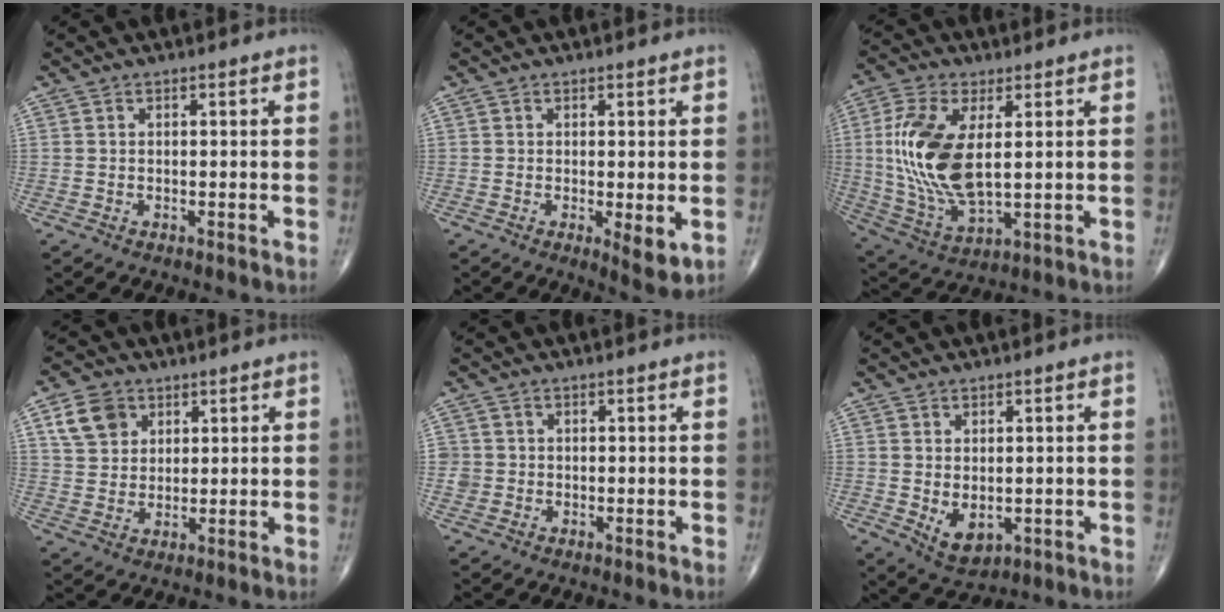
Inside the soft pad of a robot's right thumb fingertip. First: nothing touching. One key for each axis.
{"total": 4.2, "fx": -0.6, "fy": 1.4, "fz": 4.0, "tx": -0.057, "ty": -0.015, "tz": -0.008}
{"total": 16.4, "fx": 2.2, "fy": 7.8, "fz": 14.3, "tx": -0.307, "ty": -0.013, "tz": 0.052}
{"total": 7.5, "fx": 3.4, "fy": 5.9, "fz": 3.3, "tx": -0.038, "ty": -0.007, "tz": 0.065}
{"total": 2.1, "fx": -0.2, "fy": 2.1, "fz": 0.1, "tx": 0.013, "ty": 0.007, "tz": -0.004}
{"total": 5.5, "fx": -0.7, "fy": 3.5, "fz": 4.1, "tx": -0.056, "ty": -0.012, "tz": 0.006}